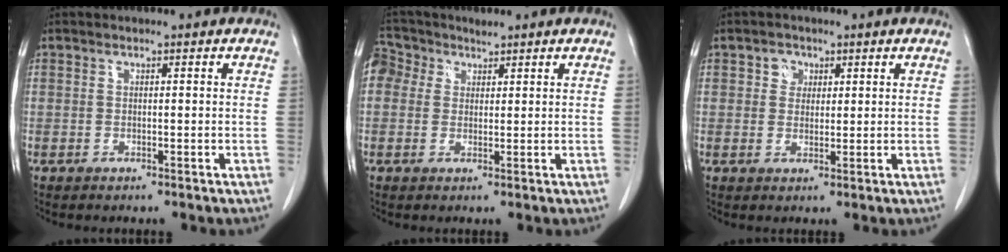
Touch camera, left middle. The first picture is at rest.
{"total": 3.9, "force": [2.2, 3.1, 0.6], "torque": [-0.018, 0.018, 0.043]}
{"total": 2.3, "force": [1.0, 2.0, 0.7], "torque": [-0.009, 0.003, 0.014]}